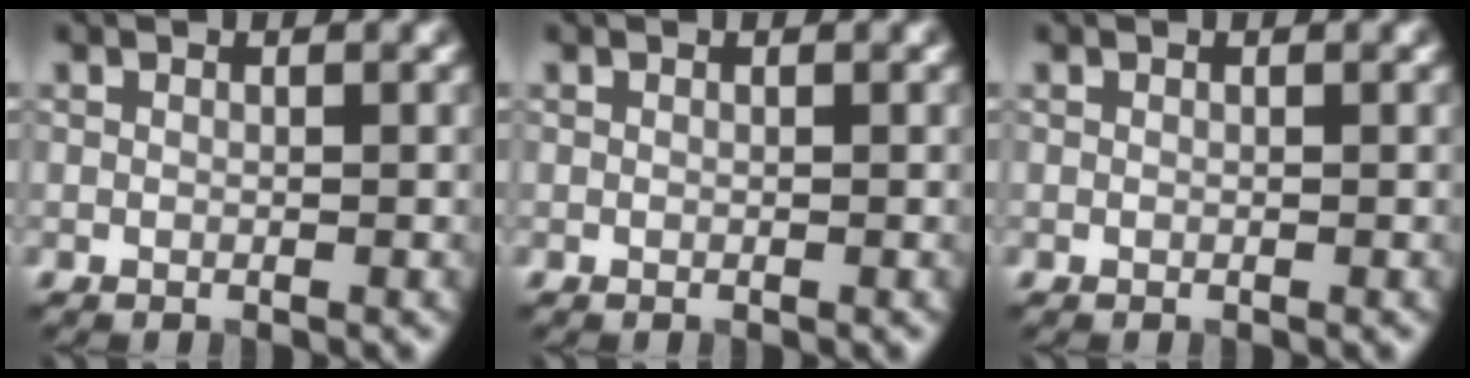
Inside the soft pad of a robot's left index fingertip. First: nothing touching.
{"total": 0.0}
{"total": 0.0}